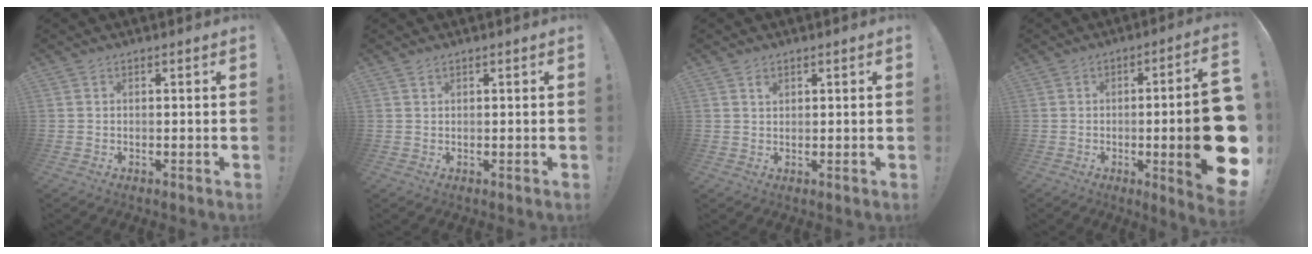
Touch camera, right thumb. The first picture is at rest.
{"total": 0.9, "force": [0.8, 0.3, 0.3], "torque": [-0.001, -0.003, 0.013]}
{"total": 1.2, "force": [0.8, 0.8, 0.4], "torque": [0.007, -0.006, 0.012]}
{"total": 19.5, "force": [-2.8, 2.7, 19.1], "torque": [-0.268, -0.003, -0.035]}